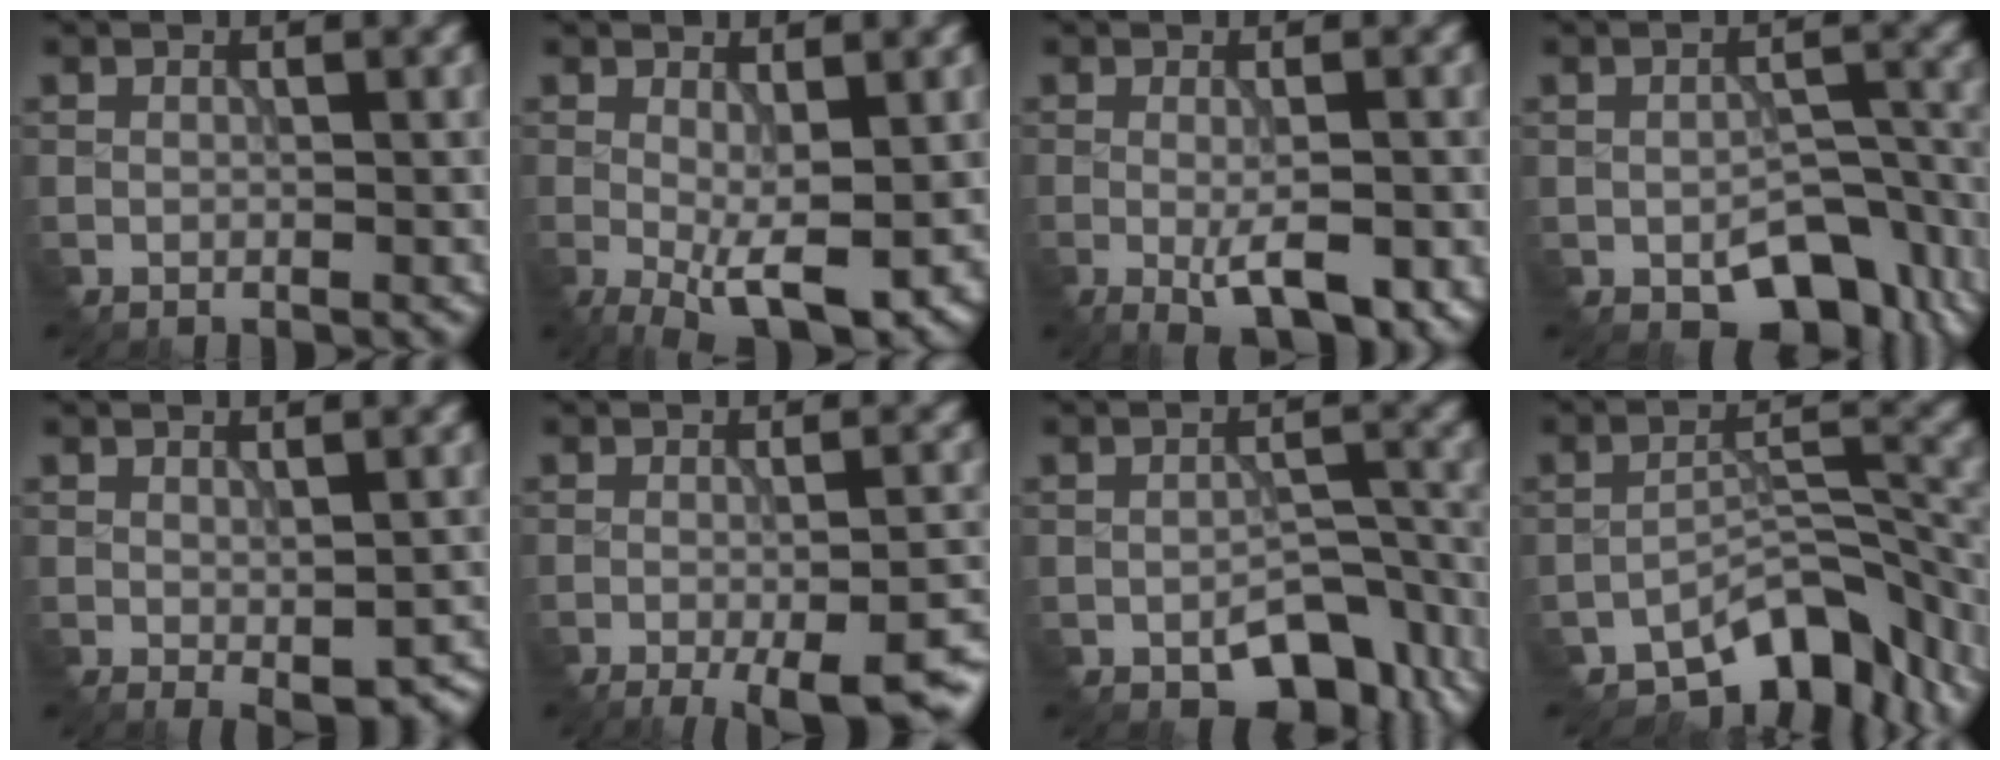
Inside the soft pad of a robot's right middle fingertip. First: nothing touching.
{"total": 7.1, "force": [-1.5, 2.7, 6.4], "torque": [-0.110, -0.025, -0.009]}
{"total": 5.0, "force": [-1.5, 1.4, 4.5], "torque": [-0.076, -0.010, -0.020]}
{"total": 6.7, "force": [-3.7, 3.8, 4.1], "torque": [-0.055, -0.020, -0.042]}
{"total": 3.1, "force": [-0.9, 1.4, 2.6], "torque": [-0.038, -0.013, -0.004]}
{"total": 8.5, "force": [-4.5, 2.5, 6.8], "torque": [-0.093, -0.014, -0.055]}
{"total": 6.2, "force": [-3.9, 3.2, 3.5], "torque": [-0.043, -0.012, -0.050]}
{"total": 7.7, "force": [-6.0, 3.1, 3.6], "torque": [-0.040, -0.004, -0.103]}